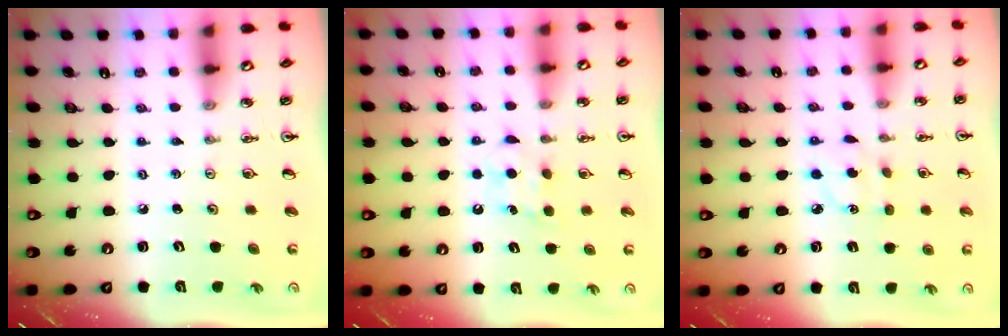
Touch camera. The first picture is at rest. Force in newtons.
{"total": 5.8, "press": 5.7, "slide": 1.0}
{"total": 4.1, "press": 4.1, "slide": 0.6}